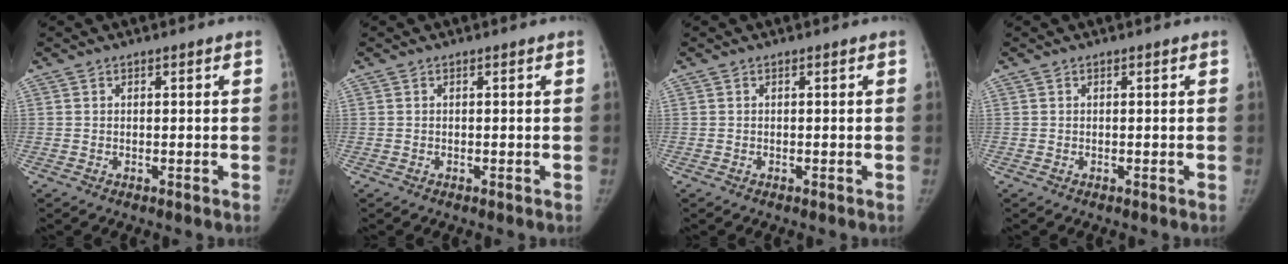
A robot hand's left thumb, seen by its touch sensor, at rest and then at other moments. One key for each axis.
{"total": 0.0}
{"total": 0.0}
{"total": 0.0}